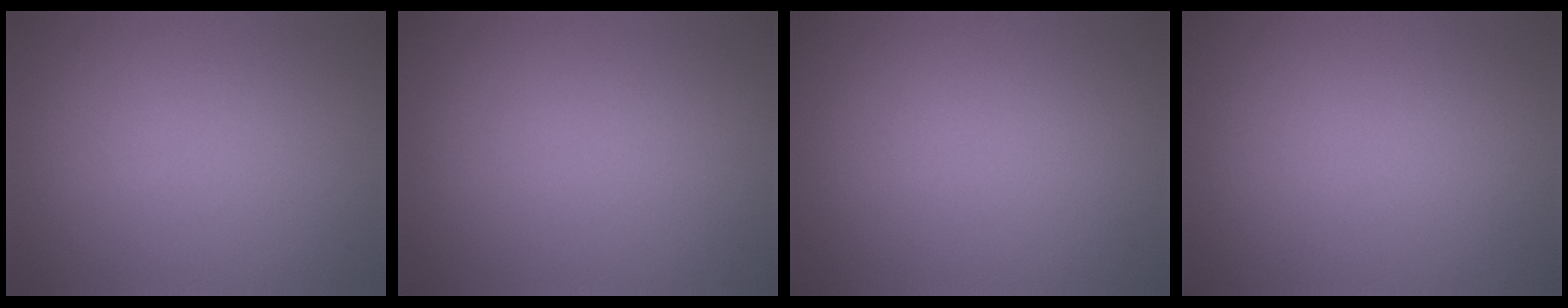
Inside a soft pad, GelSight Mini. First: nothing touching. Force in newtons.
{"total": 0.0}
{"total": 0.0}
{"total": 0.0}